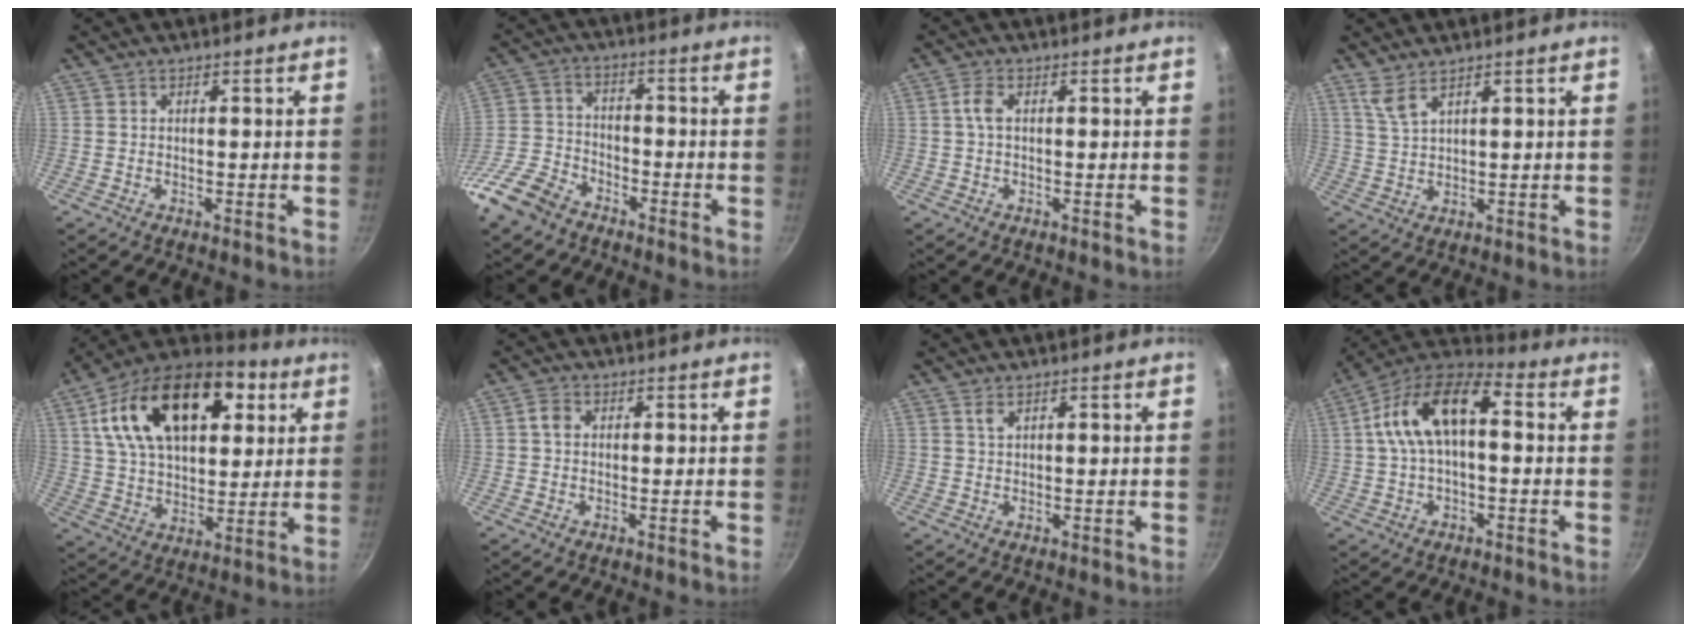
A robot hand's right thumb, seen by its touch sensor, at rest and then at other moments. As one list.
[{"total": 11.0, "force": [-7.7, 6.1, 4.8], "torque": [-0.091, 0.050, -0.166]}, {"total": 2.5, "force": [0.2, 1.2, 2.1], "torque": [-0.055, 0.007, 0.000]}, {"total": 3.5, "force": [2.8, 0.9, 2.0], "torque": [-0.042, -0.020, 0.064]}, {"total": 26.8, "force": [9.5, 15.8, 19.5], "torque": [-0.312, 0.002, 0.146]}, {"total": 2.1, "force": [0.2, 1.6, 1.3], "torque": [-0.023, 0.007, -0.001]}, {"total": 1.3, "force": [0.9, 0.6, 0.6], "torque": [-0.011, -0.003, 0.020]}, {"total": 15.4, "force": [1.6, 7.9, 13.2], "torque": [-0.225, 0.039, 0.014]}]